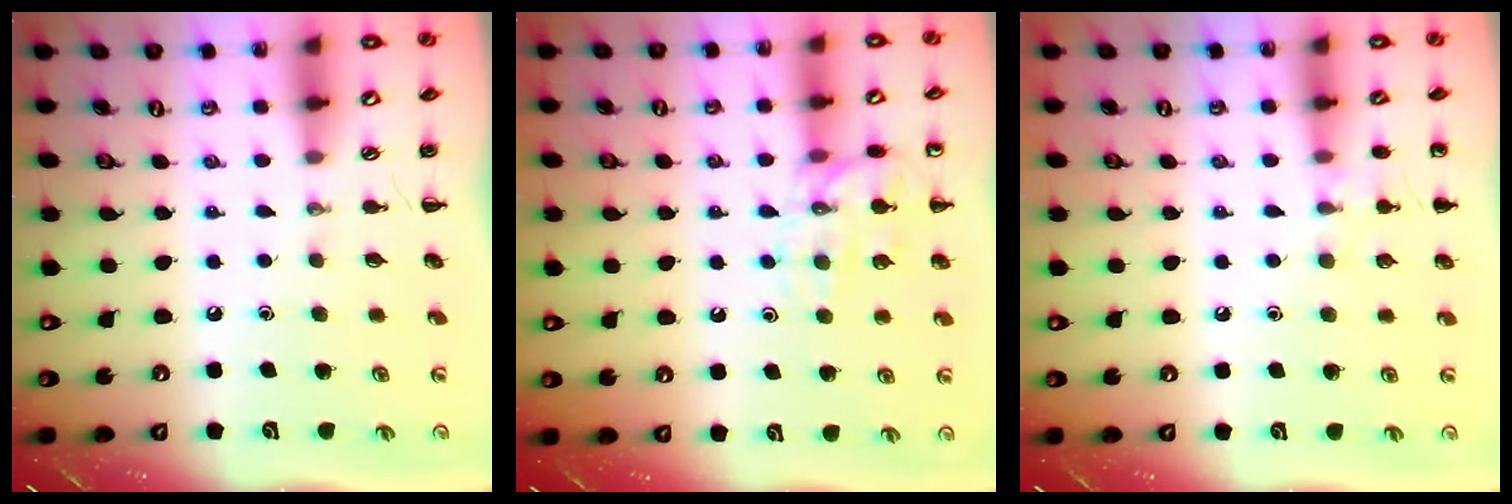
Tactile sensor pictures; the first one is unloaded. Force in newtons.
{"total": 13.5, "press": 13.5, "slide": 1.1}
{"total": 7.0, "press": 6.6, "slide": 2.1}